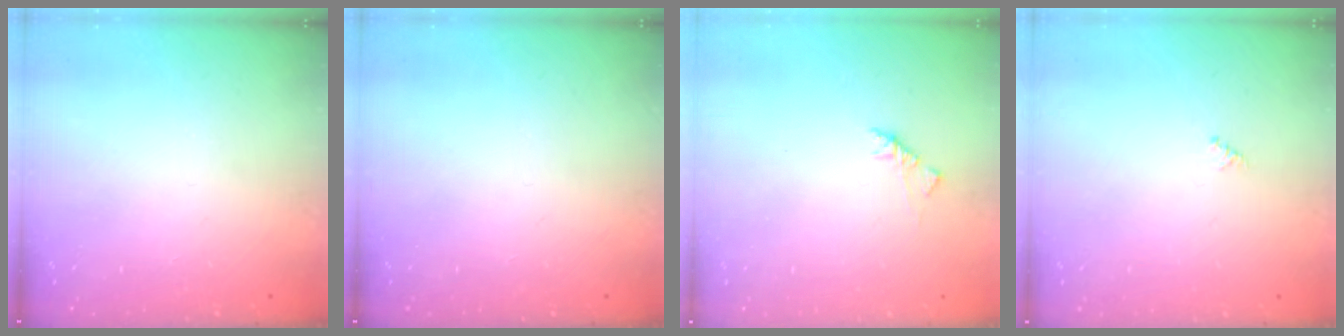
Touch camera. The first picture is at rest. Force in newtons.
{"total": 0.0}
{"total": 1.7, "press": 1.6, "slide": 0.5}
{"total": 0.0}